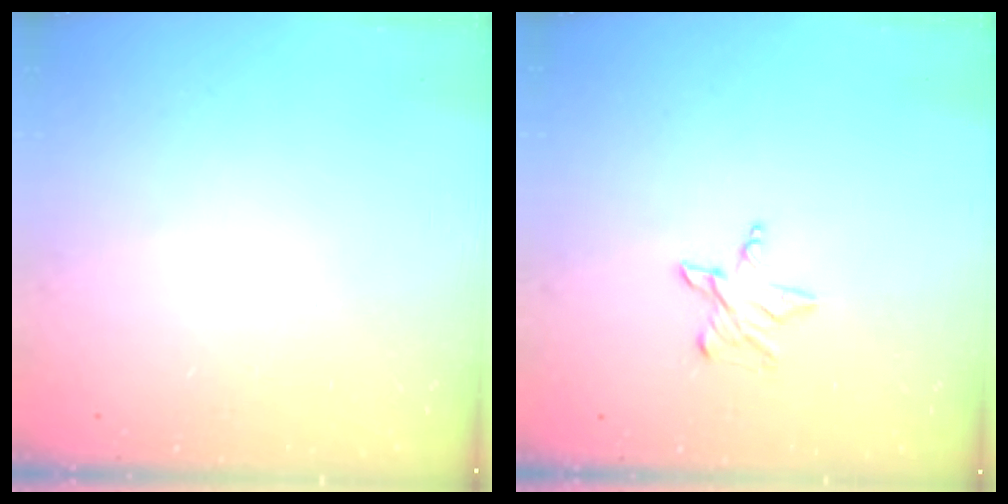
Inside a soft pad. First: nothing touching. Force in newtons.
{"total": 3.7, "press": 3.7, "slide": 0.3}